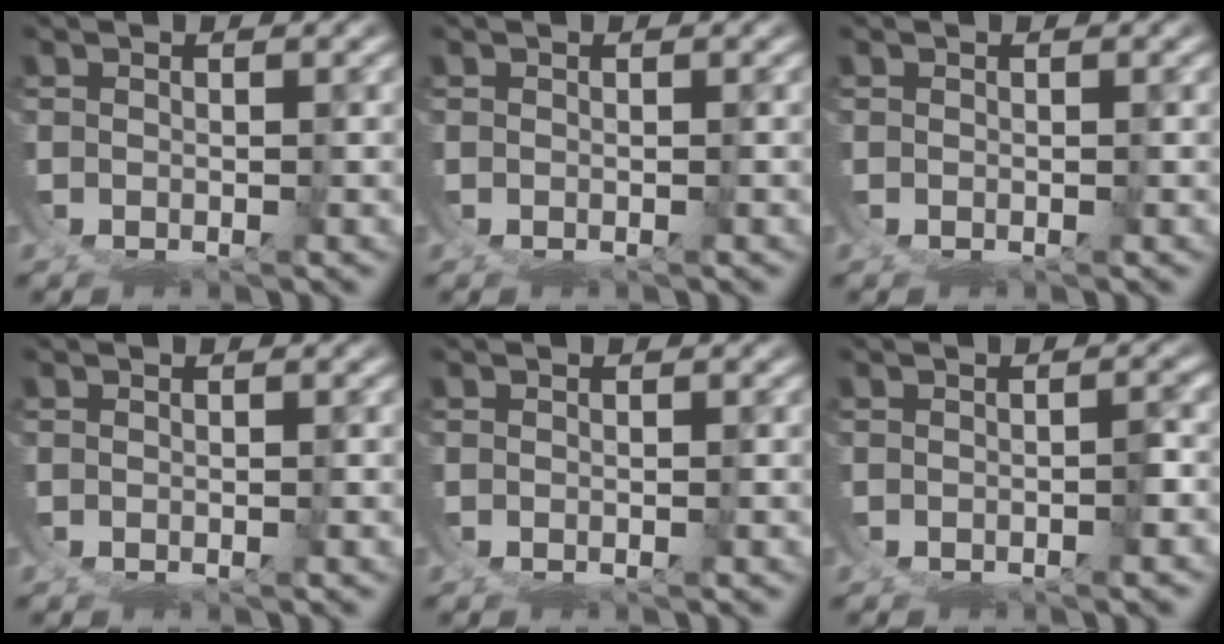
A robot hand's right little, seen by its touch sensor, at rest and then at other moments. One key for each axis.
{"total": 0.0}
{"total": 0.0}
{"total": 0.0}
{"total": 0.0}
{"total": 1.0, "fx": -0.6, "fy": -0.3, "fz": 0.7, "tx": -0.007, "ty": 0.004, "tz": -0.011}